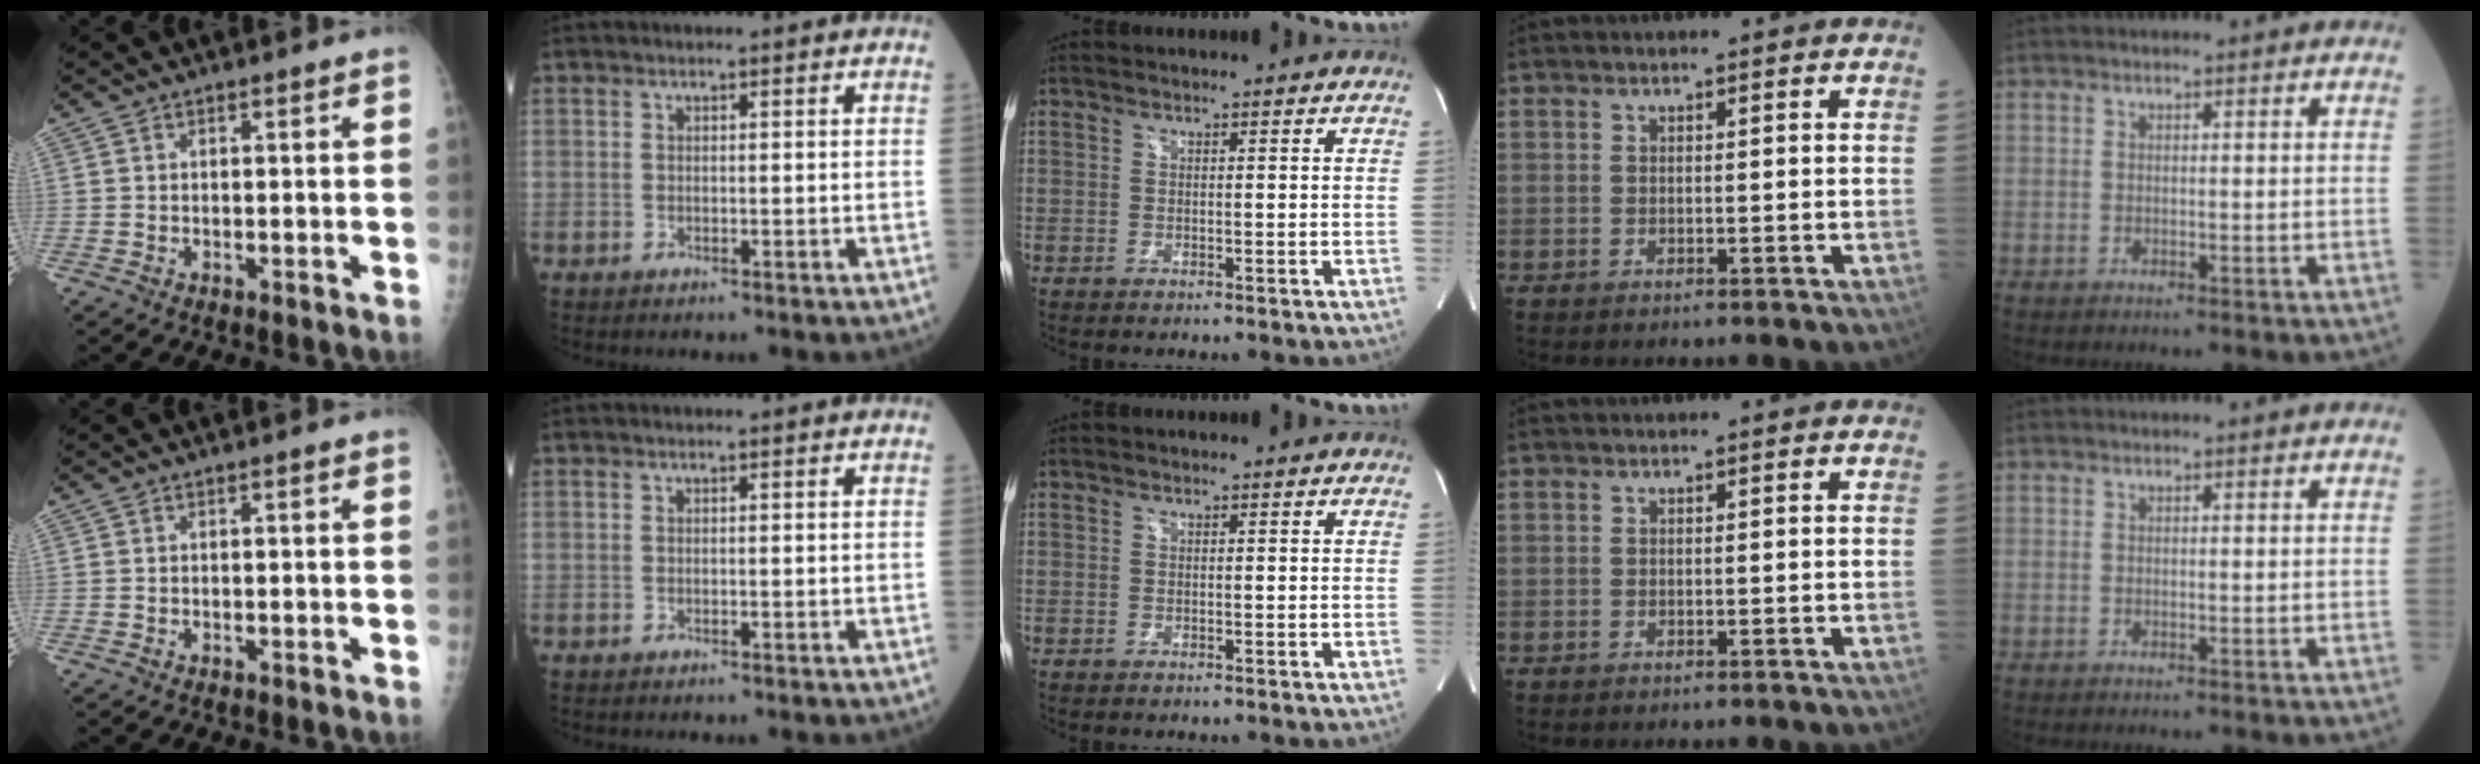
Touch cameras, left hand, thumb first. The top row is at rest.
{}